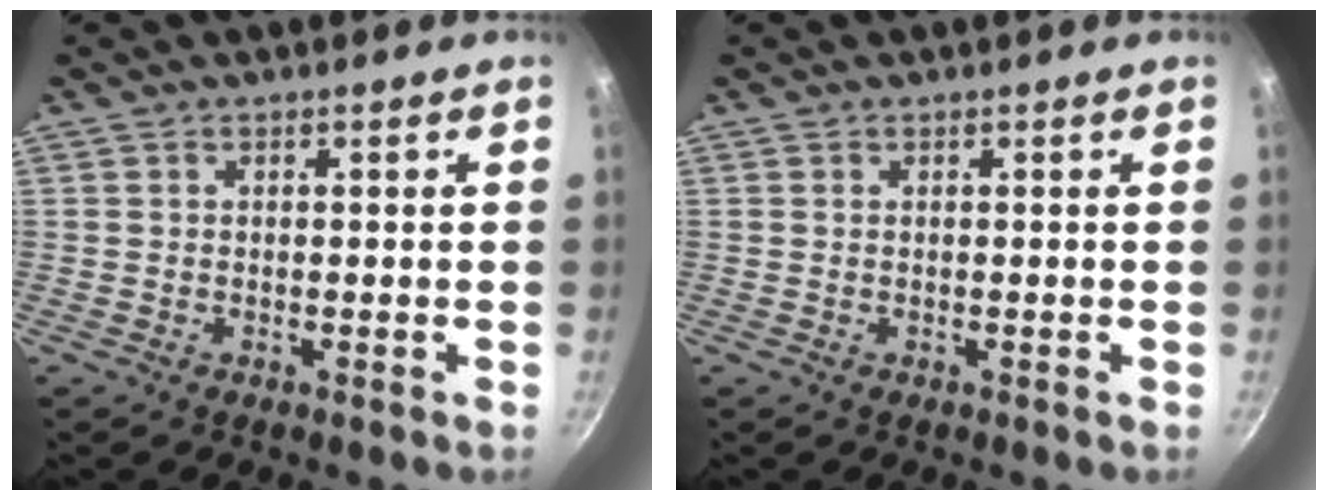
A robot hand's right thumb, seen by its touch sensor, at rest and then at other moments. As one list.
[{"total": 0.0}]